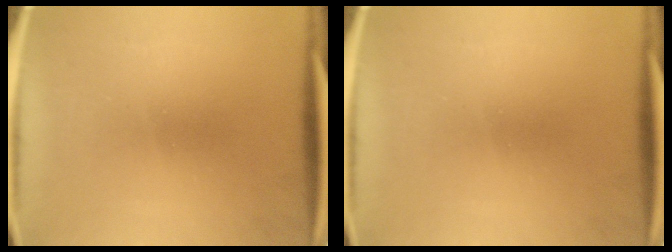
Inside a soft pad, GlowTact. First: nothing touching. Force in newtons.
{"total": 0.0}